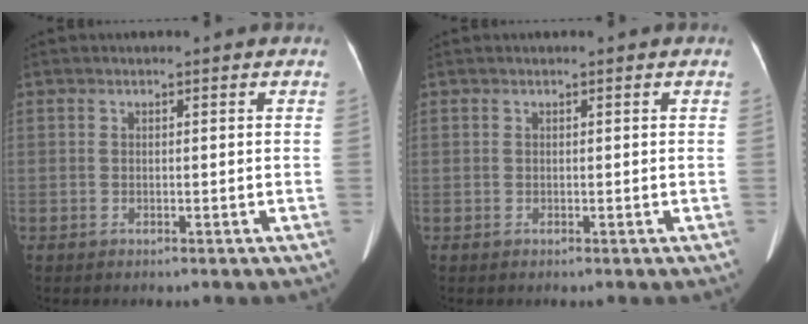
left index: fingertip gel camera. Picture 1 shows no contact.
{"total": 0.0}